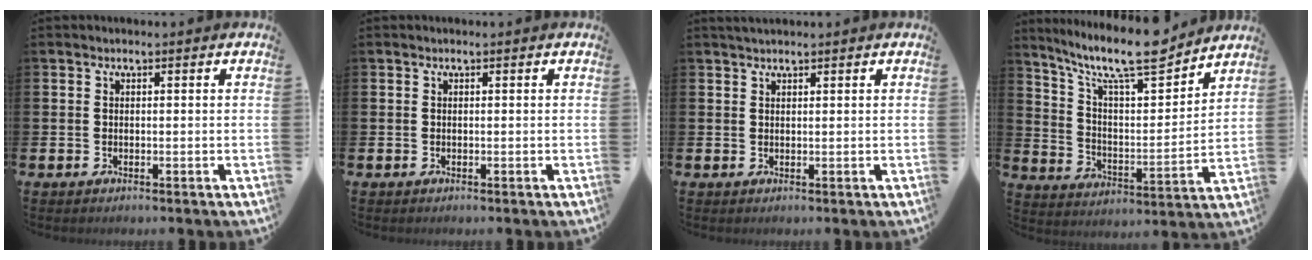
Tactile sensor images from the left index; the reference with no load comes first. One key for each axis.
{"total": 0.0}
{"total": 1.3, "fx": 1.2, "fy": 0.2, "fz": 0.4, "tx": -0.007, "ty": 0.003, "tz": 0.021}
{"total": 12.9, "fx": 10.8, "fy": 2.9, "fz": 6.4, "tx": -0.140, "ty": -0.067, "tz": 0.187}